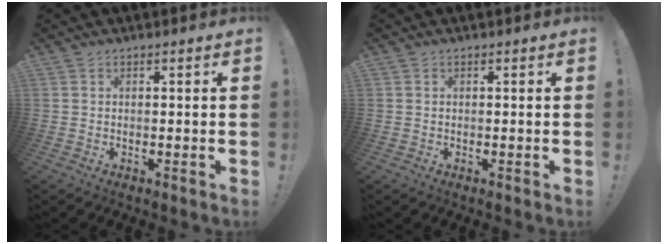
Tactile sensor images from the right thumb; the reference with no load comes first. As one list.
[{"total": 0.0}]